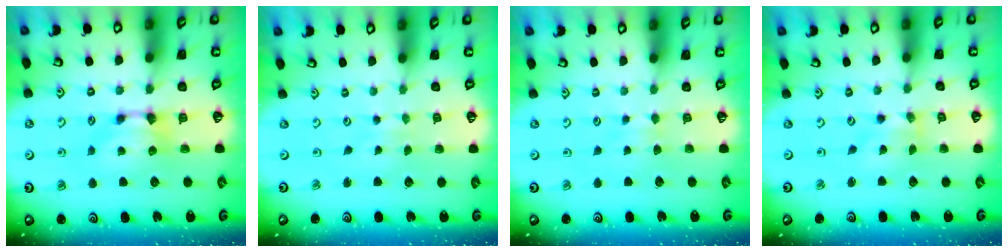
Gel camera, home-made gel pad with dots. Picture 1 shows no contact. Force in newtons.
{"total": 4.5, "press": 4.5, "slide": 0.3}
{"total": 2.5, "press": 2.5, "slide": 0.5}
{"total": 2.1, "press": 1.8, "slide": 1.1}